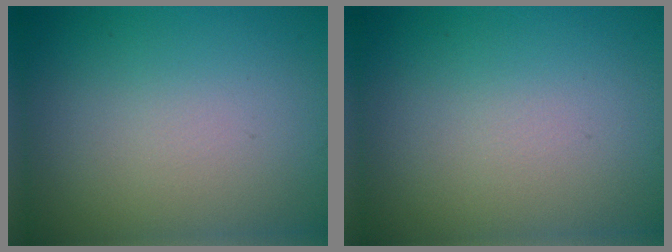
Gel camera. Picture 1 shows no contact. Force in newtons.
{"total": 0.0}